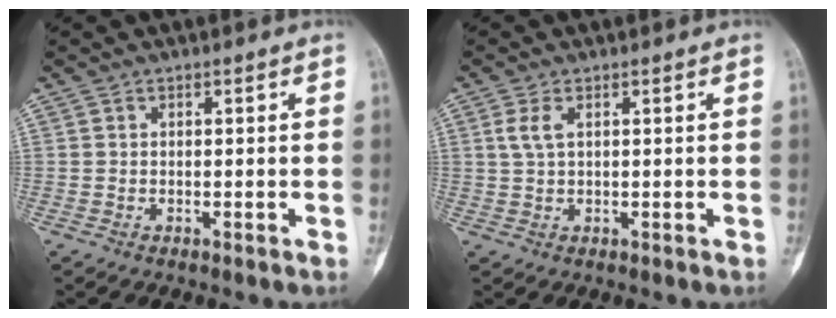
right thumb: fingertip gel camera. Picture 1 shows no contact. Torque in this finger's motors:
{"motor_torque": [-0.29, -0.22, 0.57, 0.22, 0.09]}